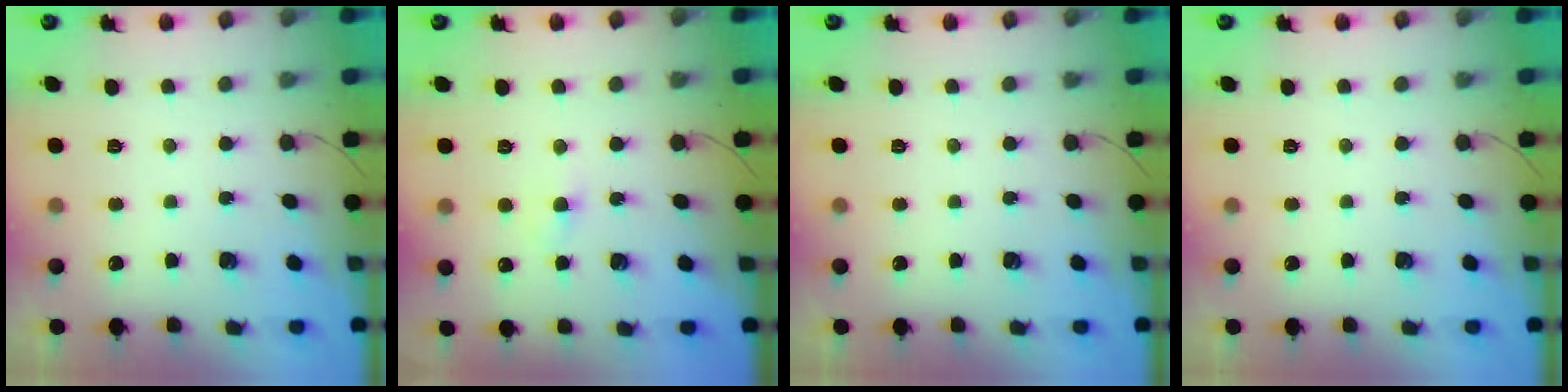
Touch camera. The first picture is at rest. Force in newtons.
{"total": 2.3, "press": 2.1, "slide": 1.0}
{"total": 0.0}
{"total": 0.0}